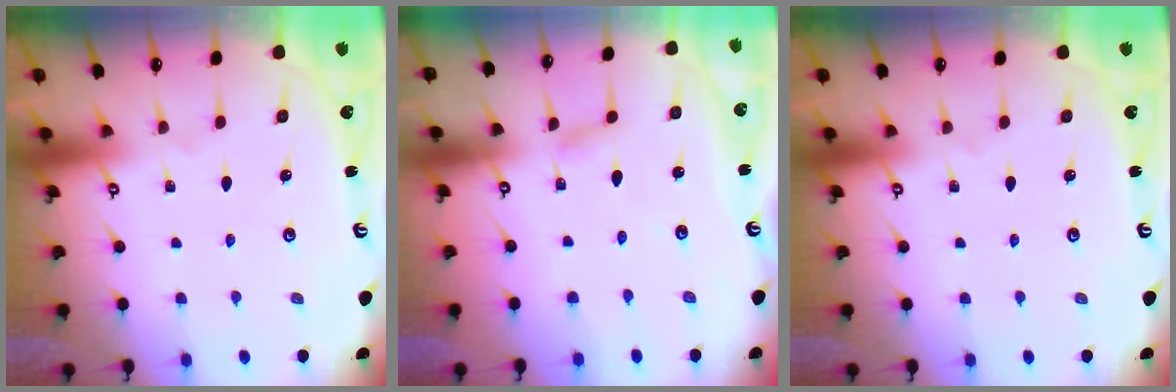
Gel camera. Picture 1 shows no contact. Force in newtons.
{"total": 2.4, "press": 2.4, "slide": 0.3}
{"total": 0.0}